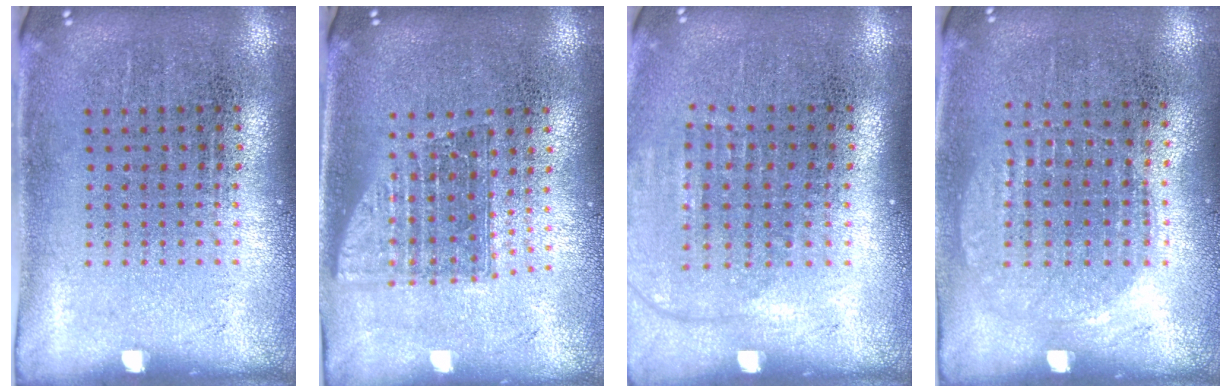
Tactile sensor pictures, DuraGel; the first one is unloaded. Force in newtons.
{"total": 1.5, "press": 1.2, "slide": 0.9}
{"total": 1.3, "press": 1.2, "slide": 0.5}
{"total": 1.0, "press": 0.9, "slide": 0.4}